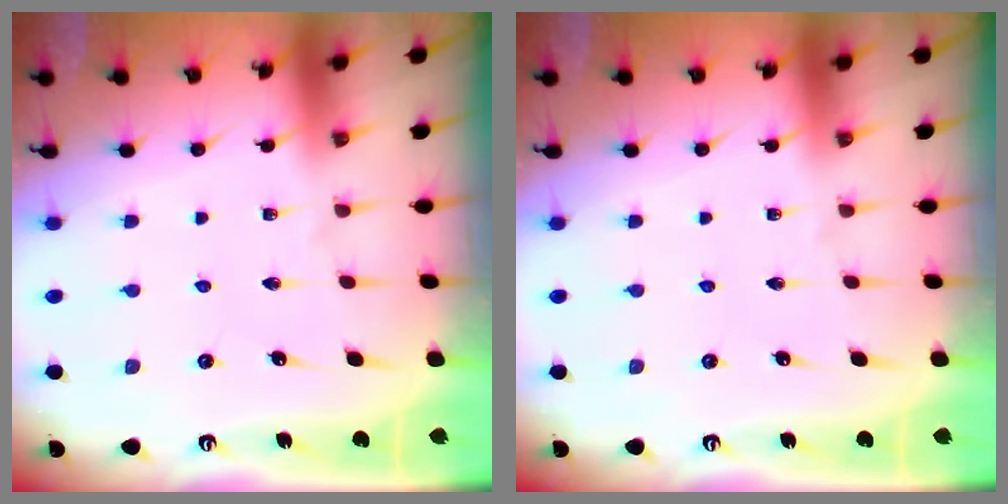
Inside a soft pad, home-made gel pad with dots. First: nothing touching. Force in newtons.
{"total": 0.0}